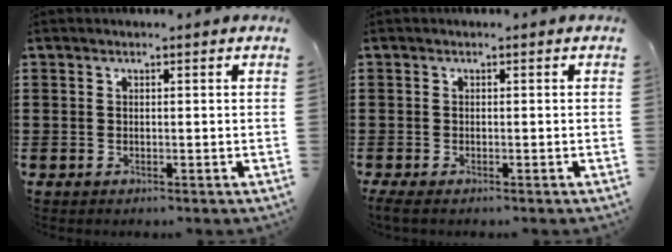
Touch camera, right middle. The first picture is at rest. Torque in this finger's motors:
{"motor_torque": [0.77, -0.31, 0.42, 0.10]}